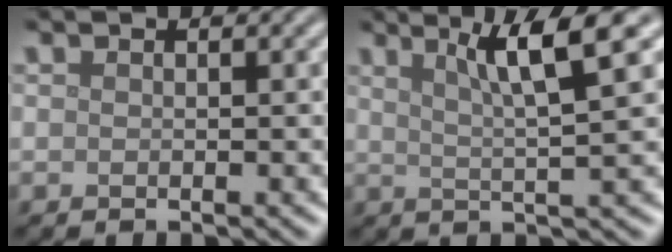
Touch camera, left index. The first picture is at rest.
{"total": 5.8, "force": [2.8, 0.6, 5.0], "torque": [-0.080, 0.006, 0.048]}